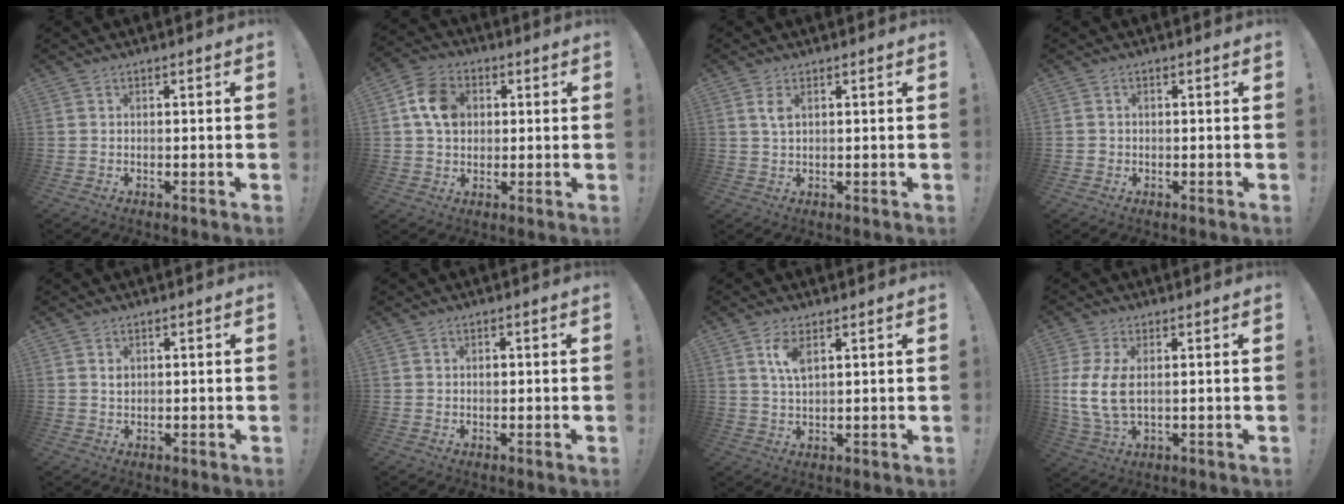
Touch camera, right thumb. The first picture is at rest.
{"total": 10.5, "force": [2.0, 8.3, 6.1], "torque": [-0.092, 0.009, 0.041]}
{"total": 2.9, "force": [1.2, 1.2, 2.3], "torque": [-0.042, -0.002, 0.019]}
{"total": 1.1, "force": [-0.5, 1.0, 0.2], "torque": [-0.006, 0.005, -0.009]}
{"total": 1.5, "force": [0.7, 1.2, 0.3], "torque": [0.008, -0.006, 0.011]}
{"total": 1.0, "force": [0.0, 0.8, 0.6], "torque": [-0.009, 0.002, 0.000]}
{"total": 5.4, "force": [2.7, 2.2, 4.1], "torque": [-0.075, -0.008, 0.046]}
{"total": 9.4, "force": [1.2, 4.5, 8.2], "torque": [-0.159, -0.015, 0.024]}